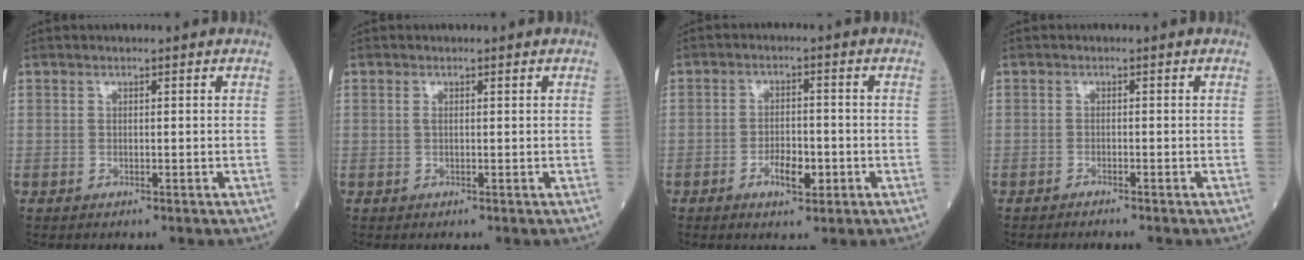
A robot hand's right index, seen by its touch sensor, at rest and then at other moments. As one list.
[{"total": 0.6, "force": [0.3, 0.2, 0.6], "torque": [-0.018, 0.004, 0.006]}, {"total": 4.4, "force": [-1.8, 1.7, 3.5], "torque": [-0.062, 0.003, -0.029]}, {"total": 0.6, "force": [-0.6, -0.2, 0.1], "torque": [-0.003, -0.001, -0.009]}]